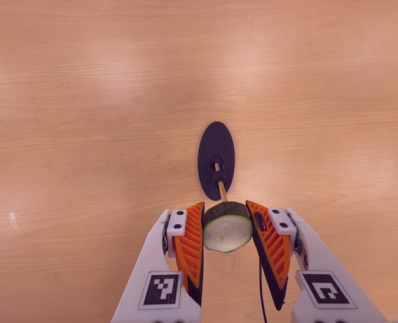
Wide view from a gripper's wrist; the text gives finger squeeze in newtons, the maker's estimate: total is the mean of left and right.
{"total": 12.8, "left": 12.6, "right": 13.1}